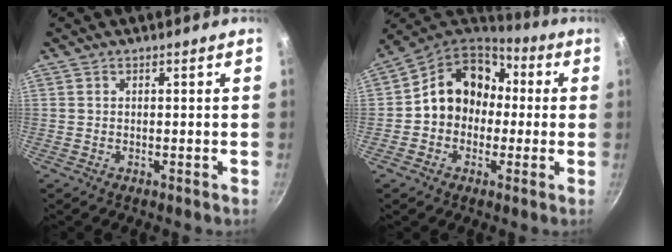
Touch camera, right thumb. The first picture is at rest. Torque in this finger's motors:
{"motor_torque": [0.44, 2.62, 1.35, 0.07, 0.25]}